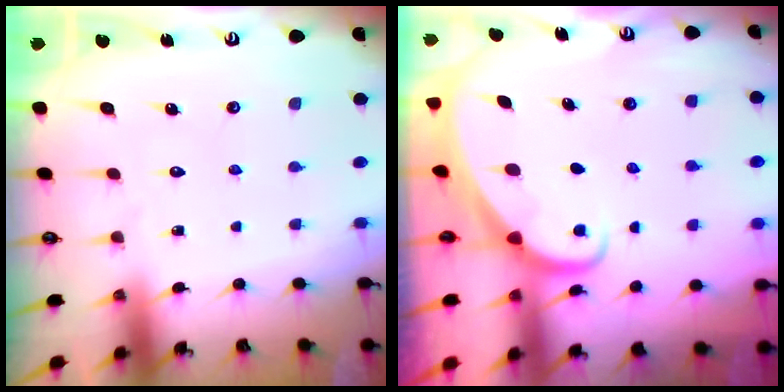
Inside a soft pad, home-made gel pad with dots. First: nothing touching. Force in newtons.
{"total": 2.1, "press": 2.1, "slide": 0.2}